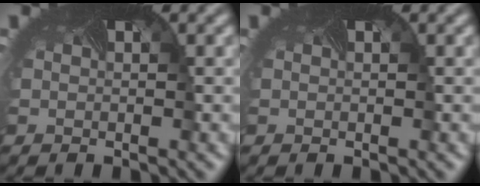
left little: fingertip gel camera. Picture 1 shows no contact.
{"total": 0.0}